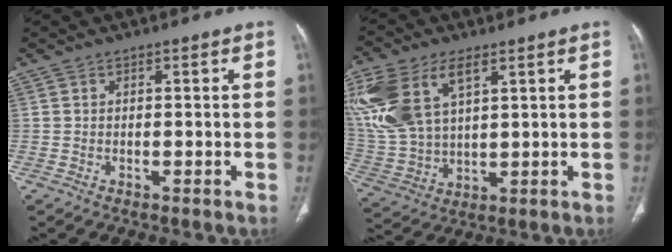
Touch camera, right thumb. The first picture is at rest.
{"total": 19.9, "force": [8.4, 11.0, 14.3], "torque": [-0.336, -0.008, 0.168]}